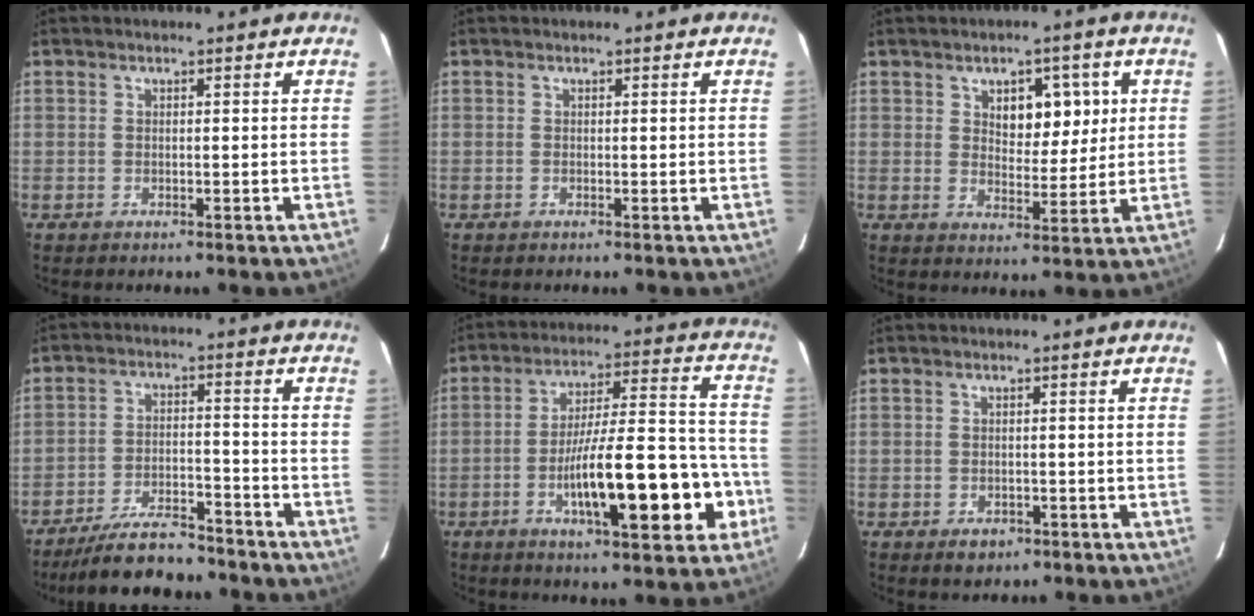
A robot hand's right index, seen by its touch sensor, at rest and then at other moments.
{"total": 0.0}
{"total": 7.0, "force": [2.5, 3.8, 5.2], "torque": [-0.067, 0.008, 0.042]}
{"total": 9.8, "force": [-8.8, 2.3, 3.6], "torque": [-0.063, -0.003, -0.153]}
{"total": 18.4, "force": [-6.1, 3.8, 16.9], "torque": [-0.259, 0.021, -0.085]}
{"total": 2.2, "force": [-1.2, 1.6, 0.9], "torque": [-0.010, 0.001, -0.009]}